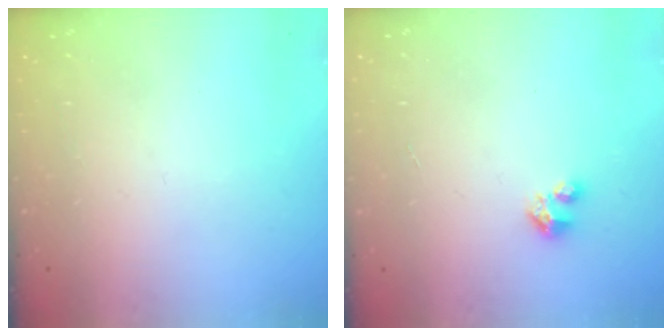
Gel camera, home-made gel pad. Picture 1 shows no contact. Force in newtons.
{"total": 2.3, "press": 2.3, "slide": 0.3}